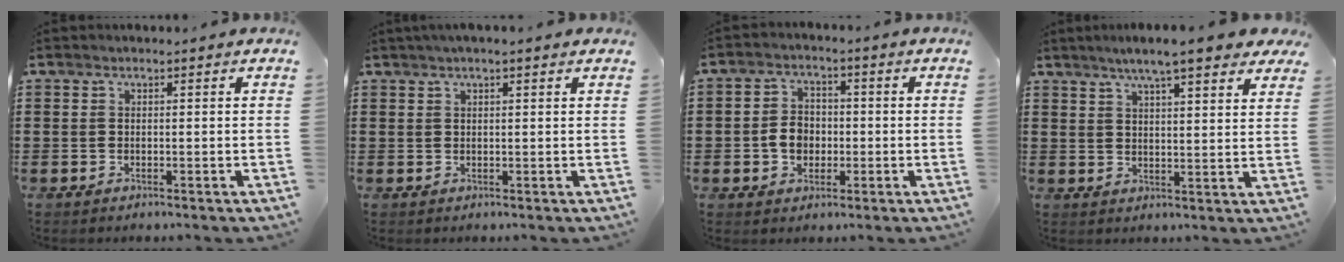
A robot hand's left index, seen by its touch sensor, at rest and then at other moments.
{"total": 1.6, "force": [1.1, 0.0, 1.1], "torque": [-0.023, 0.002, 0.019]}
{"total": 4.4, "force": [-0.8, 3.4, 2.7], "torque": [-0.057, 0.008, -0.017]}
{"total": 6.5, "force": [5.4, 0.6, 3.7], "torque": [-0.079, -0.009, 0.092]}